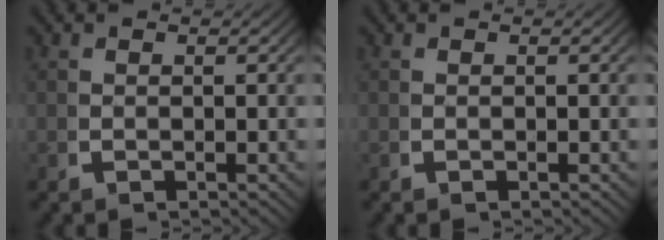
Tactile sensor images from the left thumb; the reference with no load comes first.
{"total": 1.0, "force": [0.3, -0.9, -0.5], "torque": [0.020, 0.004, 0.005]}